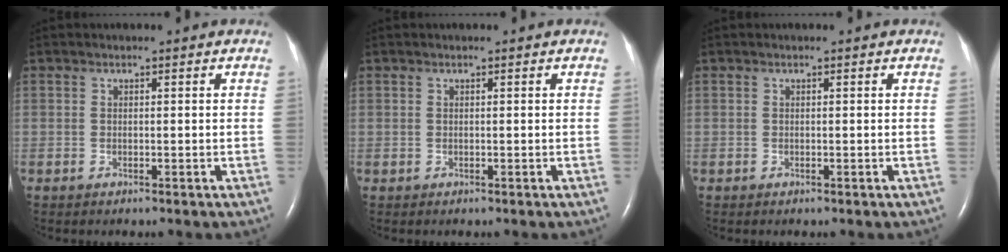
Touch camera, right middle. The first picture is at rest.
{"total": 0.0}
{"total": 0.0}